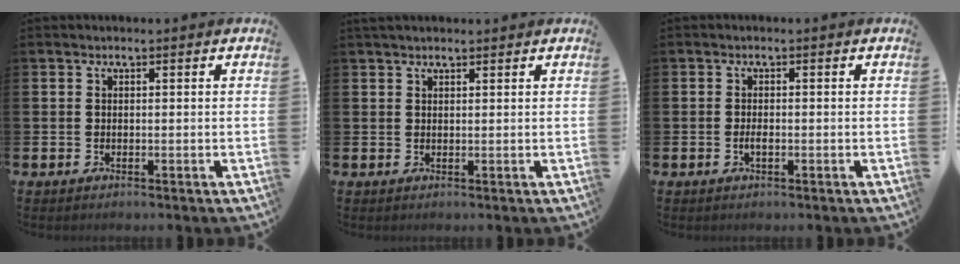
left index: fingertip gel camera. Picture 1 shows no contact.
{"total": 1.5, "force": [1.4, 0.4, 0.4], "torque": [0.003, -0.002, 0.022]}
{"total": 1.3, "force": [-0.3, 0.5, 1.1], "torque": [-0.023, 0.001, -0.005]}